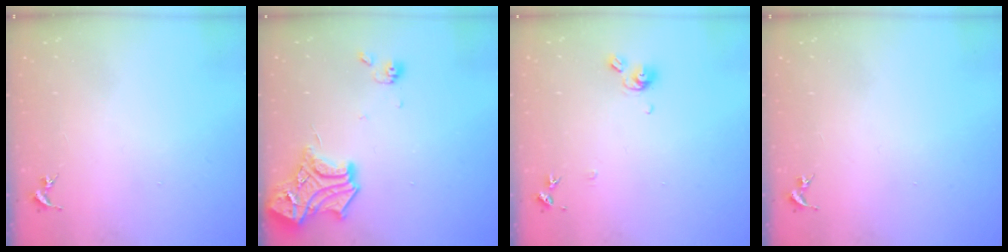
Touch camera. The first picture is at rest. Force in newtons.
{"total": 16.2, "press": 16.2, "slide": 1.5}
{"total": 7.9, "press": 7.9, "slide": 0.8}
{"total": 0.0}